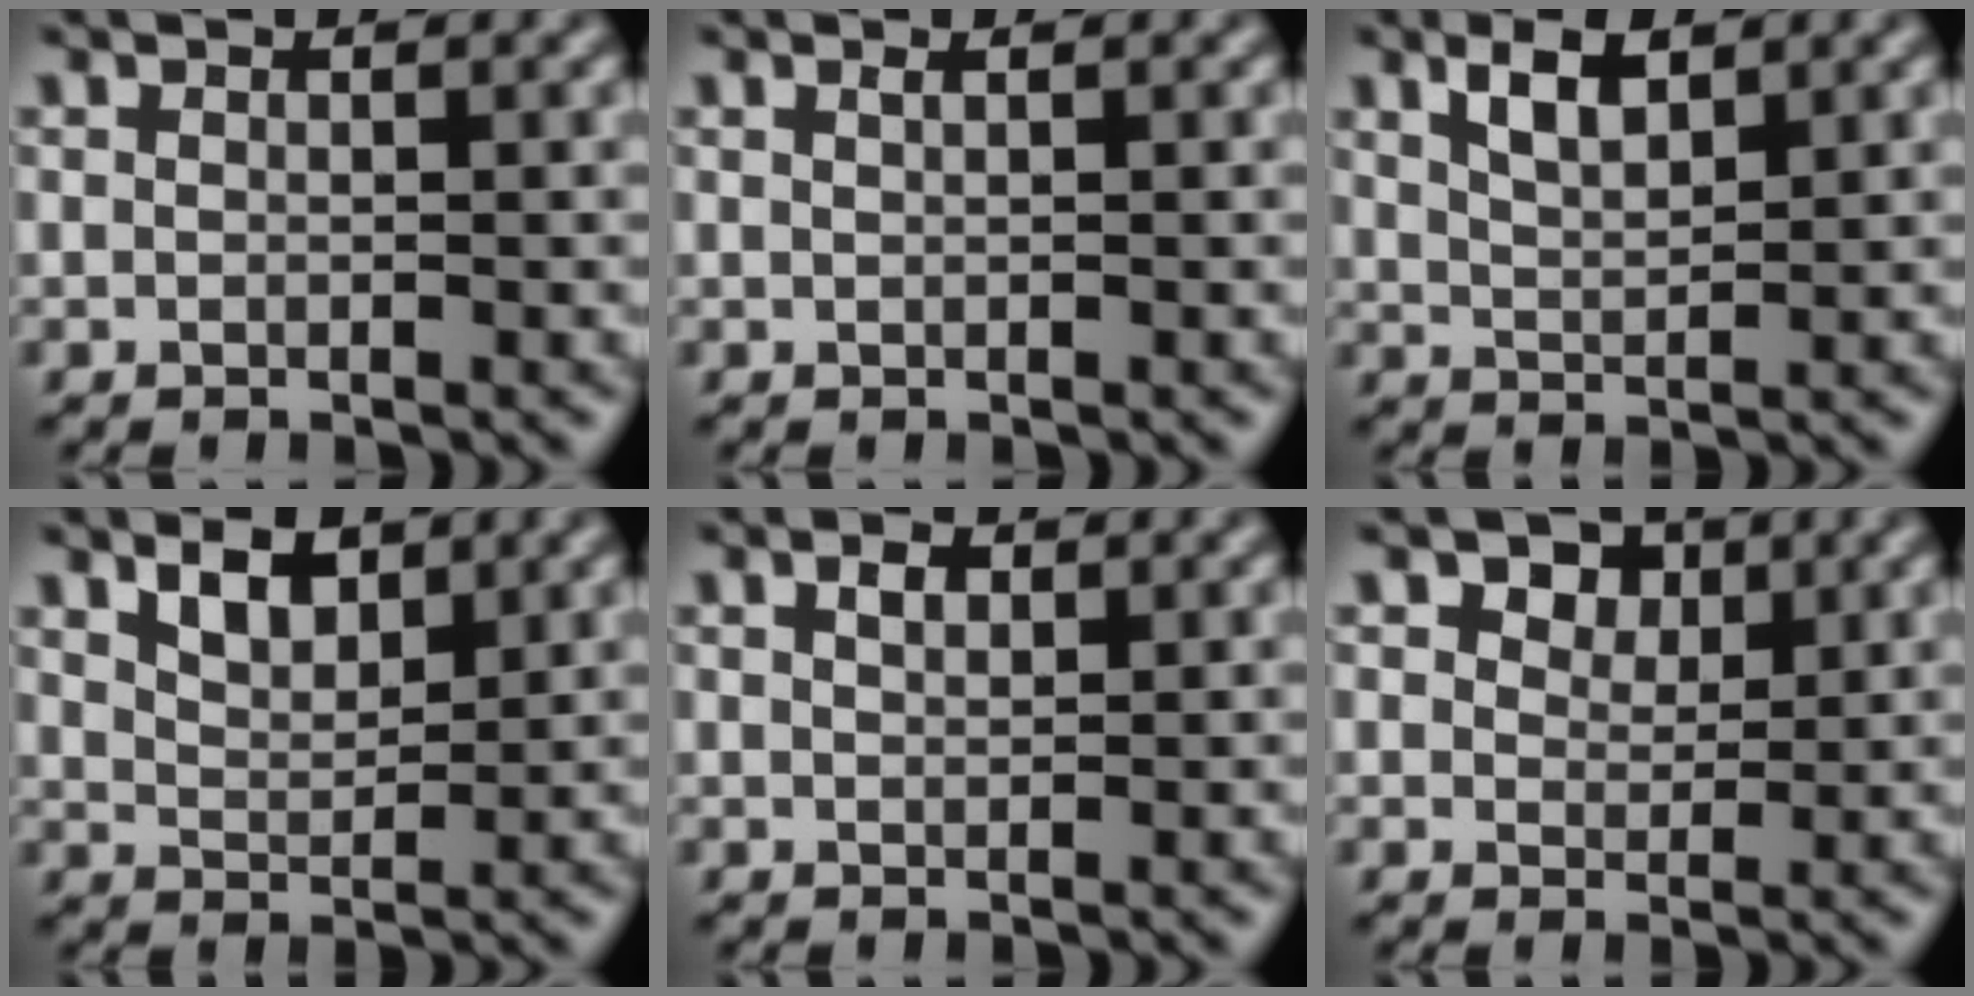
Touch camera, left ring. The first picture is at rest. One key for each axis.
{"total": 0.6, "fx": 0.4, "fy": 0.2, "fz": 0.4, "tx": -0.005, "ty": 0.000, "tz": 0.007}
{"total": 3.1, "fx": 1.9, "fy": 1.1, "fz": 2.1, "tx": -0.043, "ty": 0.000, "tz": 0.037}
{"total": 2.9, "fx": 1.9, "fy": 1.4, "fz": 1.7, "tx": -0.036, "ty": 0.000, "tz": 0.035}
{"total": 1.4, "fx": 0.8, "fy": 0.7, "fz": 0.9, "tx": -0.017, "ty": 0.004, "tz": 0.015}
{"total": 3.6, "fx": 2.1, "fy": 2.3, "fz": 1.8, "tx": -0.035, "ty": -0.005, "tz": 0.027}